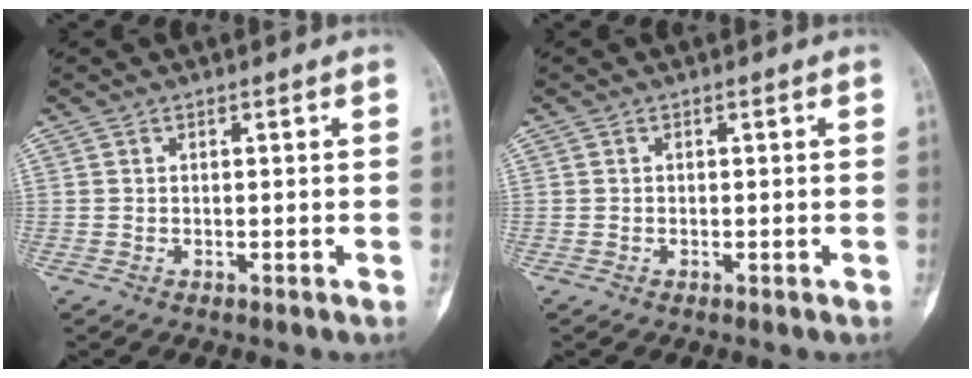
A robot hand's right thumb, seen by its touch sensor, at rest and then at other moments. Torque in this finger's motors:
{"motor_torque": [0.02, 0.02, 0.01, -0.15, -0.03]}